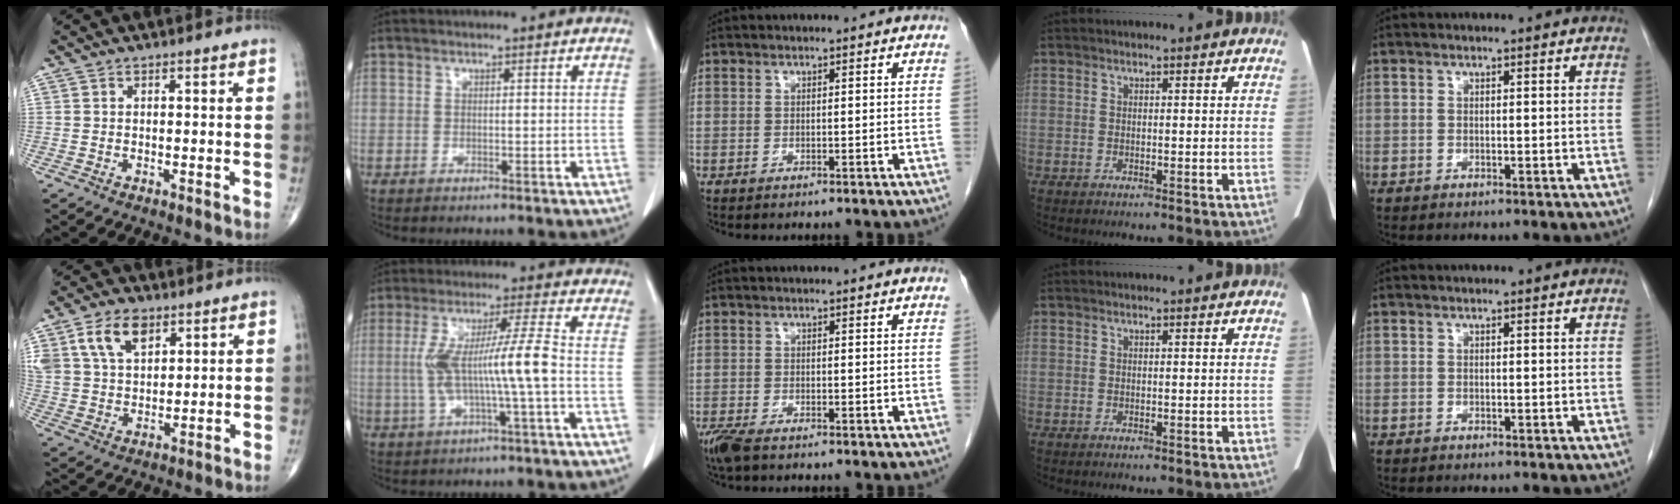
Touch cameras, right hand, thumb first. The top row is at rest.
{"thumb": {"total": 10.6, "force": [5.4, 6.4, 6.5], "torque": [-0.112, -0.014, 0.109]}, "index": {"total": 9.4, "force": [-1.0, -0.4, 9.4], "torque": [-0.187, 0.016, -0.018]}, "middle": {"total": 2.9, "force": [-2.1, 0.7, 1.9], "torque": [-0.046, -0.010, -0.039]}}